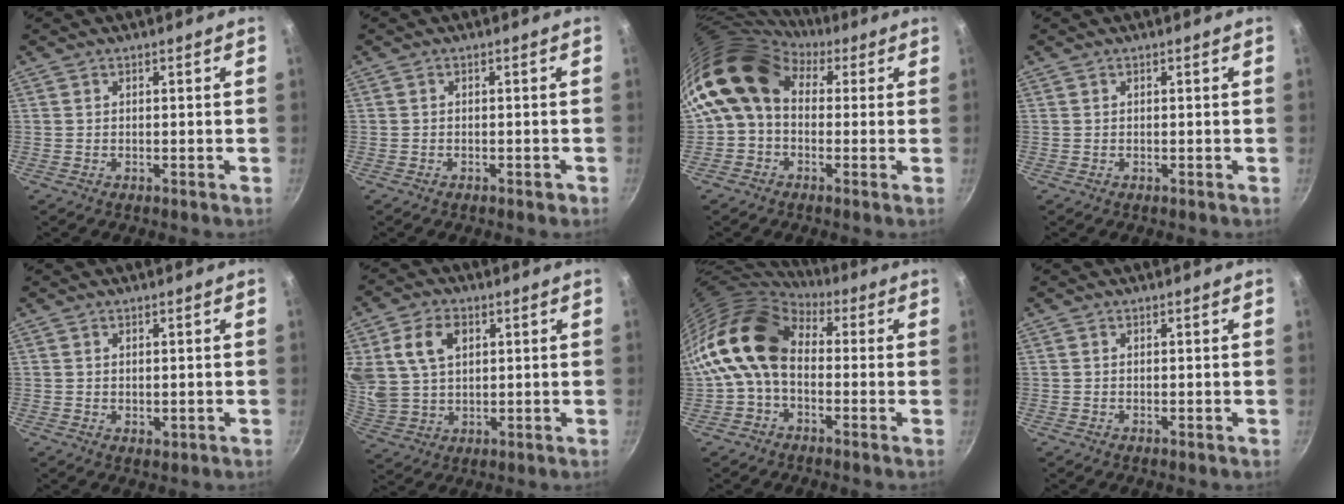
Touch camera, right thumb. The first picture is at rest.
{"total": 1.1, "force": [-0.7, 0.6, 0.6], "torque": [-0.002, 0.011, -0.003]}
{"total": 11.5, "force": [2.2, 8.8, 7.0], "torque": [-0.110, 0.018, 0.013]}
{"total": 0.0}
{"total": 1.2, "force": [0.4, 0.8, 0.7], "torque": [-0.007, -0.010, 0.005]}
{"total": 11.0, "force": [3.7, 7.6, 7.0], "torque": [-0.119, -0.008, 0.076]}
{"total": 14.5, "force": [0.1, 10.2, 10.4], "torque": [-0.171, 0.033, -0.019]}
{"total": 0.0}